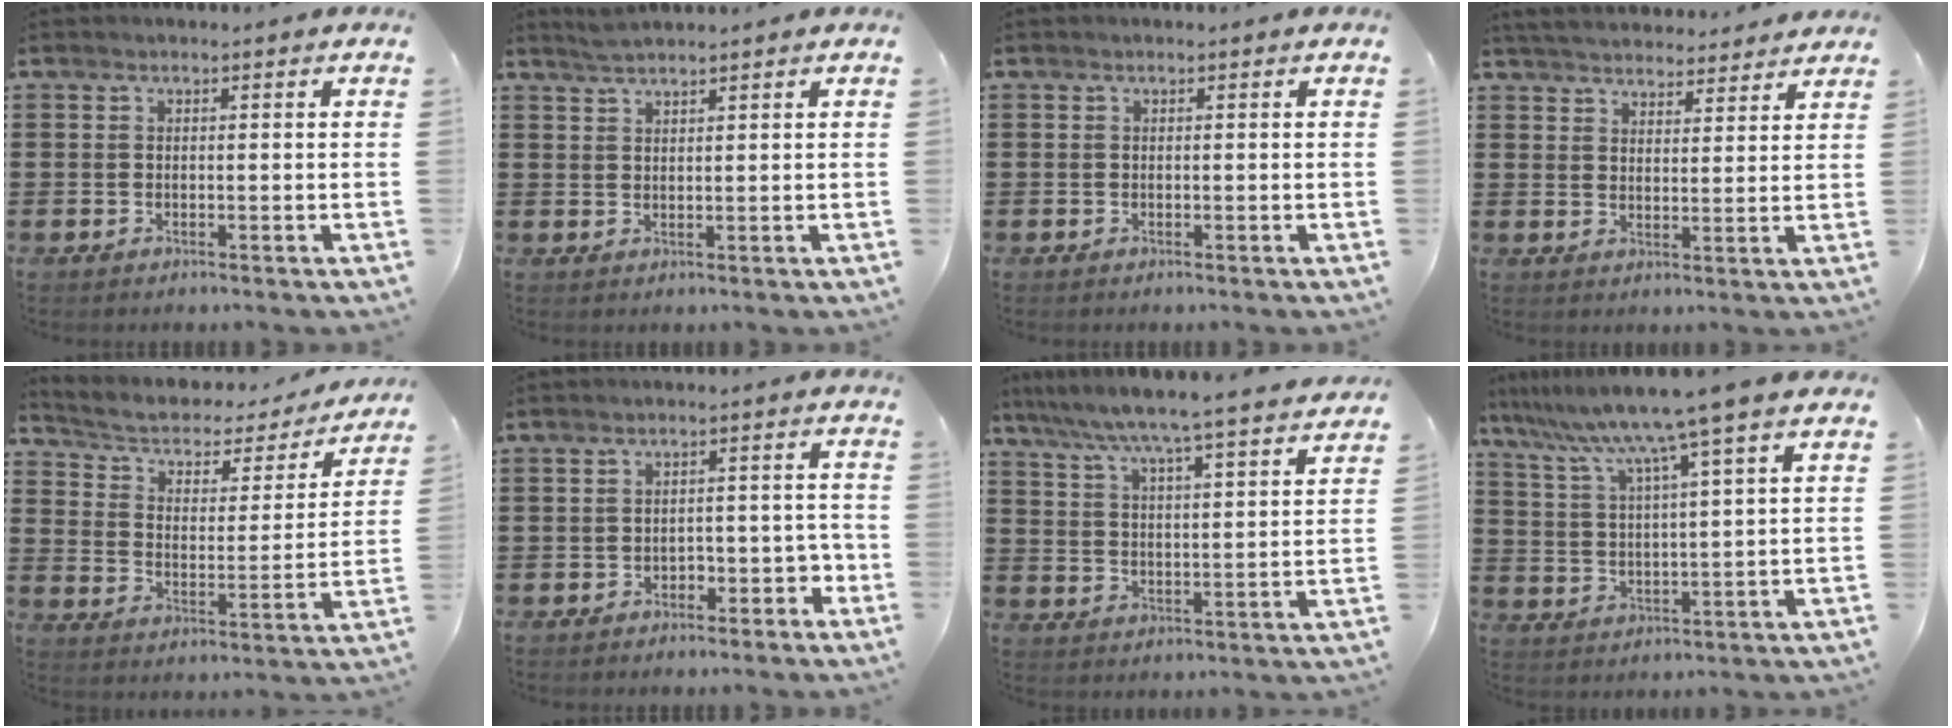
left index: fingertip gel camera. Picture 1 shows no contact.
{"total": 1.9, "force": [1.8, -0.2, 0.6], "torque": [-0.015, 0.001, 0.035]}
{"total": 0.0}
{"total": 4.2, "force": [4.2, 0.5, 0.5], "torque": [-0.025, -0.017, 0.076]}
{"total": 3.3, "force": [2.4, 1.8, 1.4], "torque": [-0.046, -0.021, 0.031]}
{"total": 3.2, "force": [-2.3, 1.6, 1.5], "torque": [-0.029, 0.009, -0.049]}
{"total": 5.7, "force": [5.2, -1.2, 2.0], "torque": [-0.063, -0.043, 0.081]}
{"total": 9.1, "force": [7.1, -1.5, 5.4], "torque": [-0.132, -0.043, 0.112]}